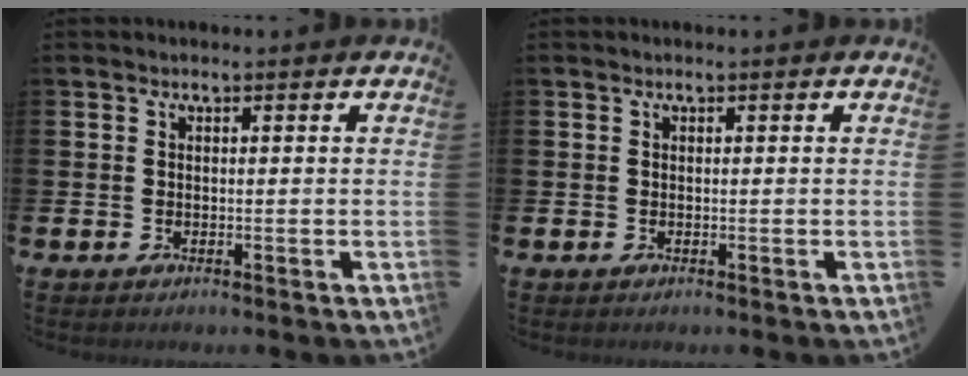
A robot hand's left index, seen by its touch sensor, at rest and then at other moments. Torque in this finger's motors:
{"motor_torque": [0.00, 0.00, 0.00, -0.01]}